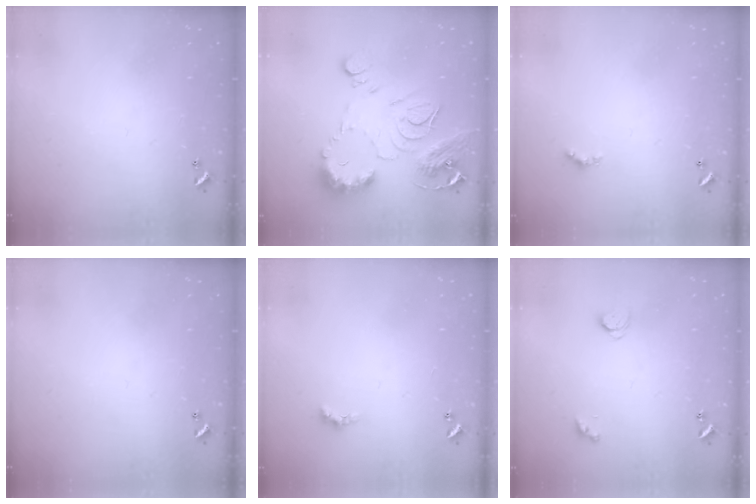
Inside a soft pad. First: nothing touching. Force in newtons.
{"total": 12.9, "press": 12.9, "slide": 1.1}
{"total": 2.5, "press": 2.5, "slide": 0.4}
{"total": 0.0}
{"total": 0.8, "press": 0.7, "slide": 0.4}
{"total": 2.1, "press": 2.1, "slide": 0.3}